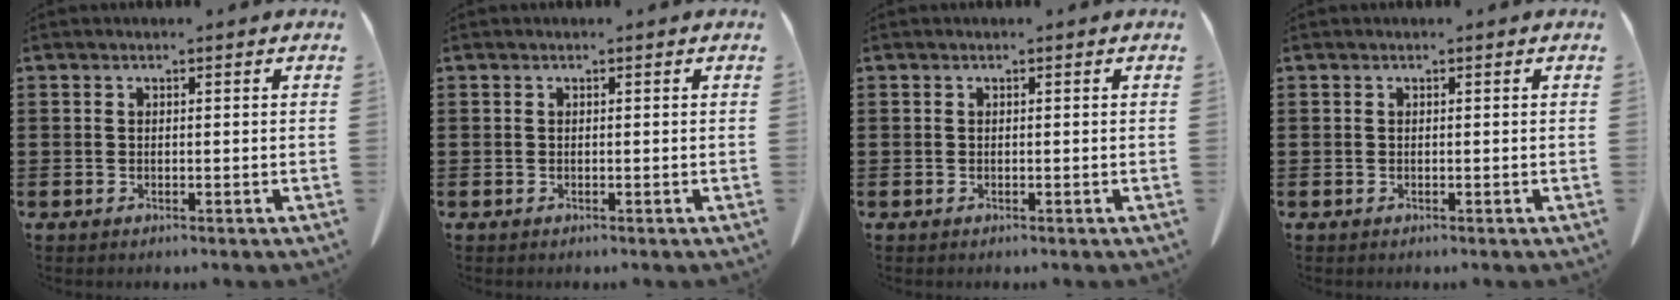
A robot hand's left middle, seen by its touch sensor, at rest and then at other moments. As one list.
[{"total": 0.0}, {"total": 0.0}, {"total": 0.0}]